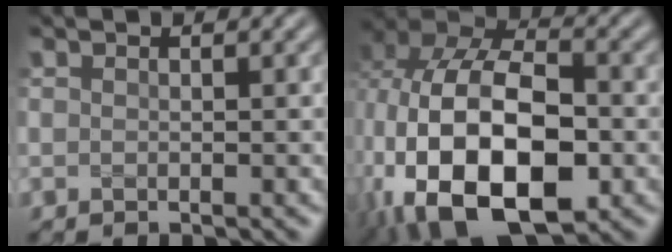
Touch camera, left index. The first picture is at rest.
{"total": 18.0, "force": [-4.0, 11.3, 13.4], "torque": [-0.250, -0.012, -0.054]}